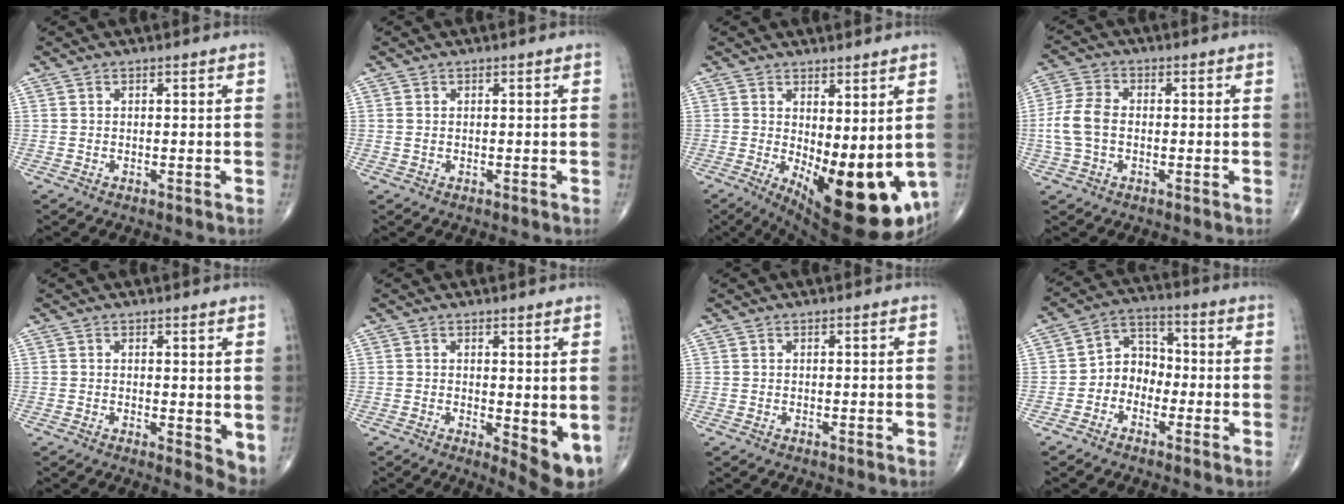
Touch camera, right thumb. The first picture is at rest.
{"total": 1.0, "force": [0.0, 0.7, 0.7], "torque": [-0.018, 0.002, 0.002]}
{"total": 17.2, "force": [-2.5, 6.7, 15.6], "torque": [-0.198, -0.033, -0.010]}
{"total": 7.6, "force": [-0.9, 5.1, 5.6], "torque": [-0.128, 0.018, -0.023]}
{"total": 4.5, "force": [0.5, 1.7, 4.1], "torque": [-0.051, -0.015, 0.007]}
{"total": 6.9, "force": [-0.4, 2.3, 6.5], "torque": [-0.082, -0.018, -0.001]}
{"total": 0.0}
{"total": 7.0, "force": [-2.1, 5.7, 3.4], "torque": [-0.023, 0.035, -0.053]}